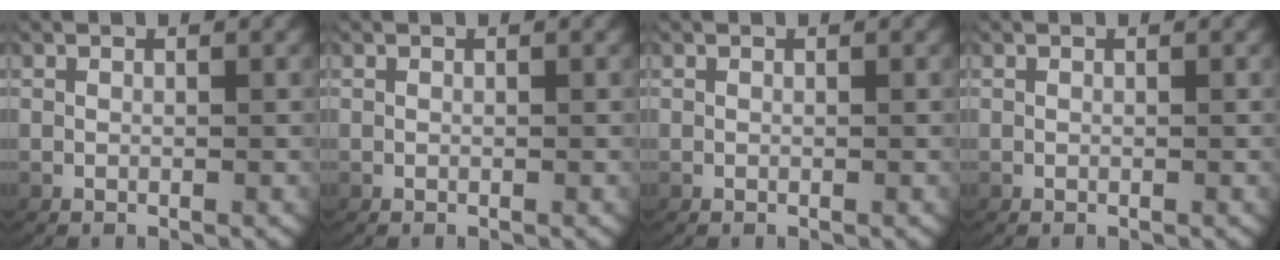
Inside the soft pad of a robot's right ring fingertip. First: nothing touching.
{"total": 0.0}
{"total": 0.0}
{"total": 0.0}